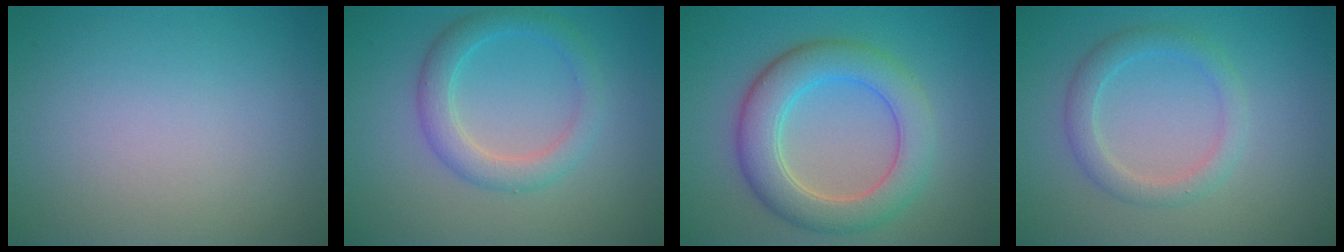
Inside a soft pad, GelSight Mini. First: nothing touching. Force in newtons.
{"total": 3.3, "press": 3.3, "slide": 0.1}
{"total": 6.2, "press": 6.2, "slide": 0.2}
{"total": 2.6, "press": 2.6, "slide": 0.1}